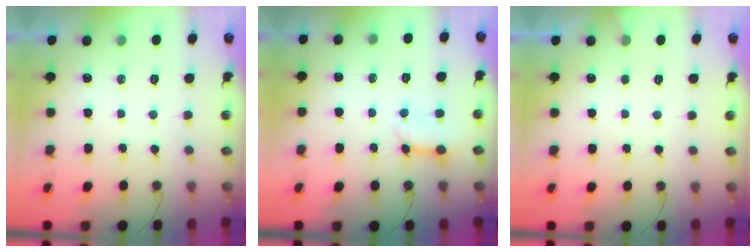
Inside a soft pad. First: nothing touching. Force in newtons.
{"total": 6.0, "press": 6.0, "slide": 0.7}
{"total": 2.9, "press": 2.9, "slide": 0.2}